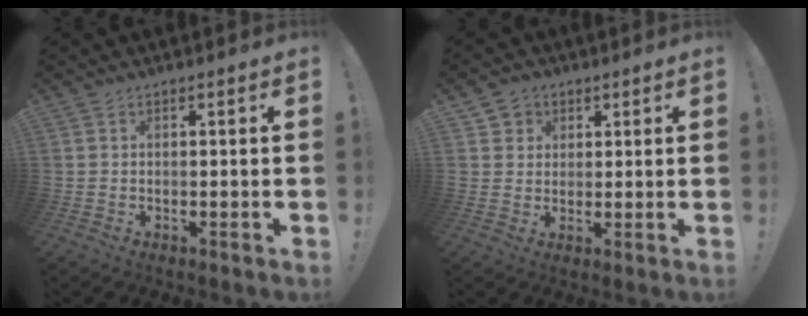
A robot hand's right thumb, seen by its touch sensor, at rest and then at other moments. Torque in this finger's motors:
{"motor_torque": [0.17, -0.13, -0.27, 0.16, 0.07]}